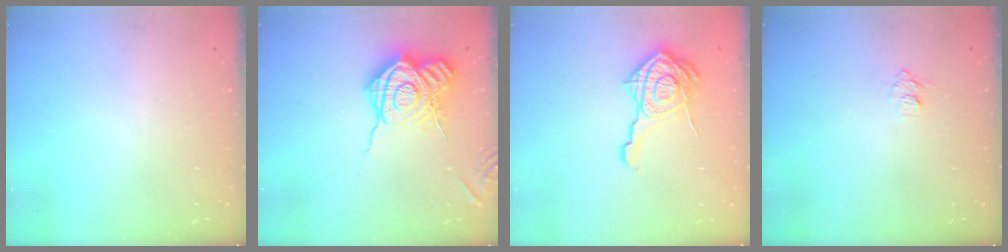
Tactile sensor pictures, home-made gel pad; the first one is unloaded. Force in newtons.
{"total": 19.7, "press": 19.7, "slide": 1.0}
{"total": 17.3, "press": 17.3, "slide": 0.6}
{"total": 6.4, "press": 6.4, "slide": 0.7}